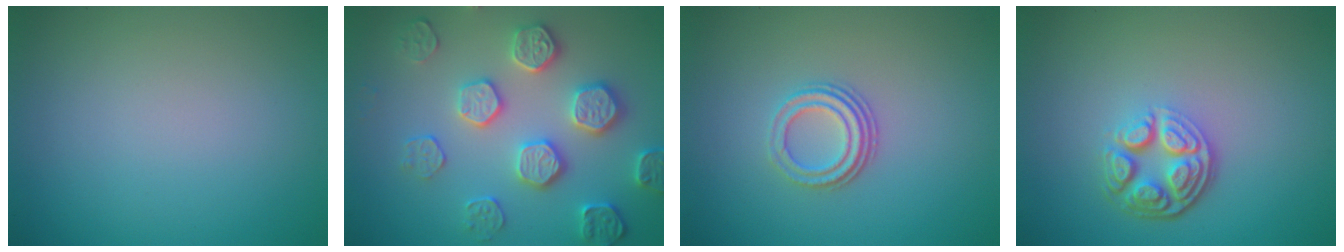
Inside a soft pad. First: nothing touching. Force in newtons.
{"total": 4.8, "press": 4.5, "slide": 1.5}
{"total": 2.9, "press": 2.2, "slide": 2.0}
{"total": 4.5, "press": 3.4, "slide": 3.0}